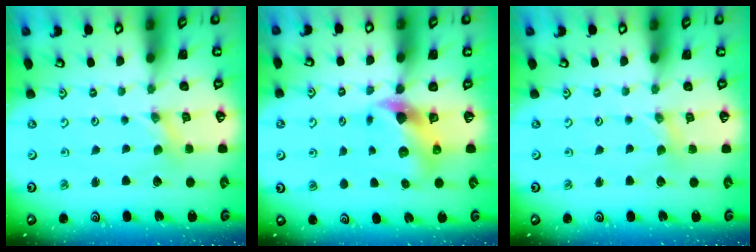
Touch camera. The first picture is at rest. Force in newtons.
{"total": 7.3, "press": 7.2, "slide": 1.3}
{"total": 1.7, "press": 1.7, "slide": 0.3}